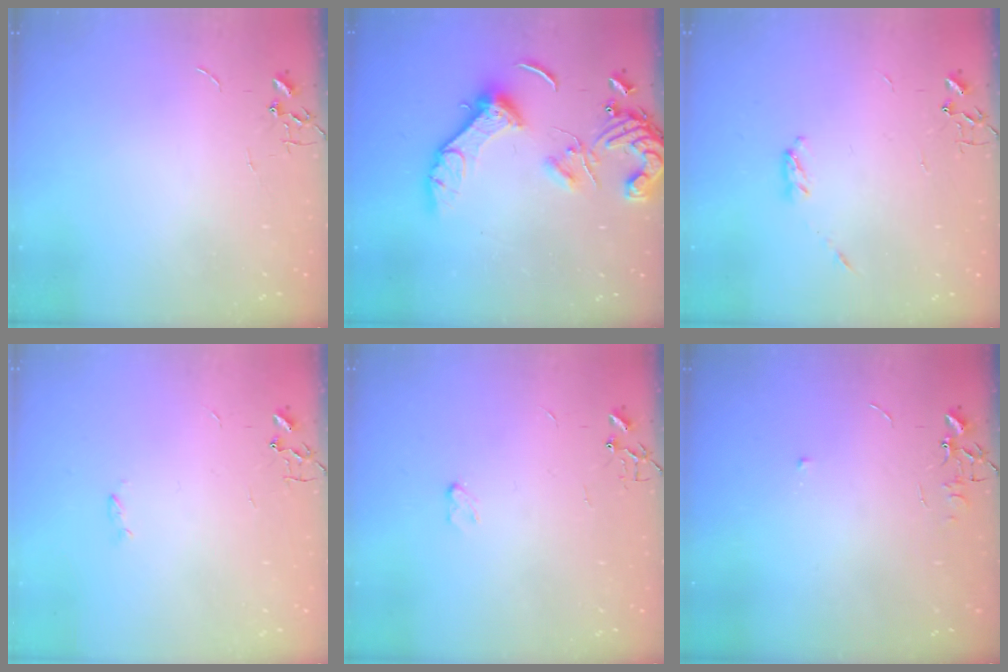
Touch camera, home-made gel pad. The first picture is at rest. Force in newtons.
{"total": 15.2, "press": 15.1, "slide": 1.9}
{"total": 3.1, "press": 3.1, "slide": 0.5}
{"total": 1.8, "press": 1.7, "slide": 0.4}
{"total": 3.5, "press": 3.4, "slide": 0.5}
{"total": 4.7, "press": 4.6, "slide": 0.7}